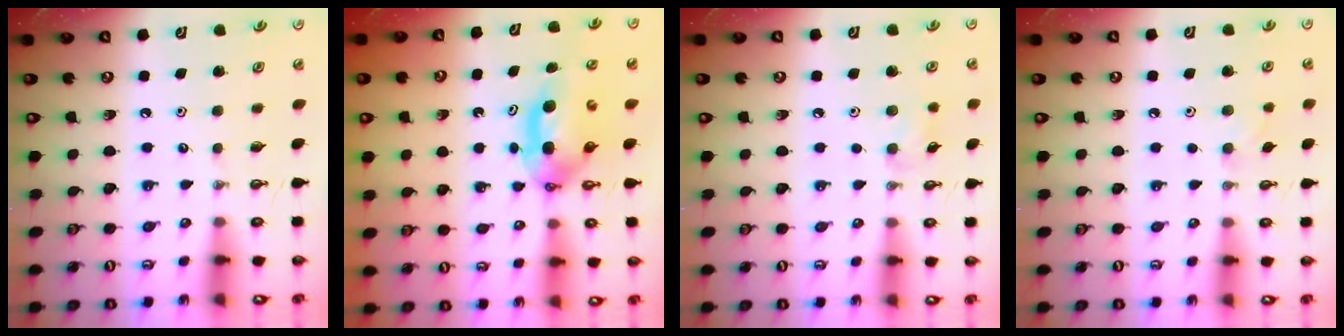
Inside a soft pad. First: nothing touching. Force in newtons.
{"total": 5.6, "press": 5.3, "slide": 2.0}
{"total": 8.1, "press": 7.2, "slide": 3.7}
{"total": 5.8, "press": 5.7, "slide": 1.2}